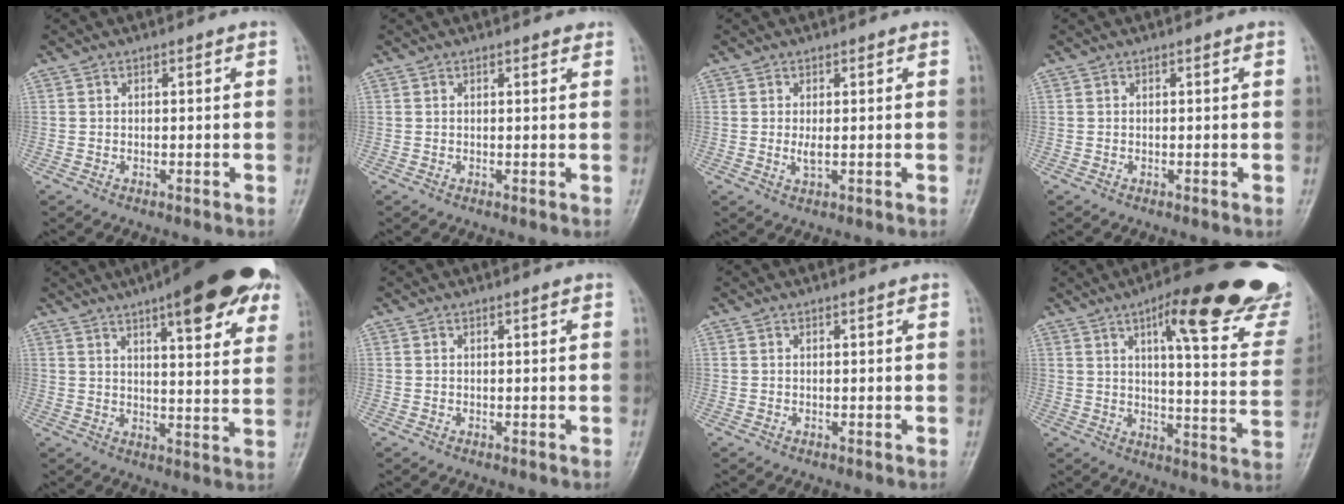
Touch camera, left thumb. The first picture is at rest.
{"total": 1.1, "force": [0.9, 0.3, 0.6], "torque": [-0.008, -0.004, 0.010]}
{"total": 1.7, "force": [0.4, 0.5, 1.6], "torque": [-0.032, -0.005, 0.009]}
{"total": 0.0}
{"total": 21.3, "force": [12.0, 5.7, 16.7], "torque": [-0.203, -0.026, 0.156]}
{"total": 0.6, "force": [0.5, 0.0, 0.4], "torque": [-0.009, -0.002, 0.009]}
{"total": 0.6, "force": [0.5, 0.0, 0.4], "torque": [-0.009, -0.002, 0.009]}
{"total": 26.5, "force": [17.1, 6.2, 19.3], "torque": [-0.224, -0.067, 0.217]}